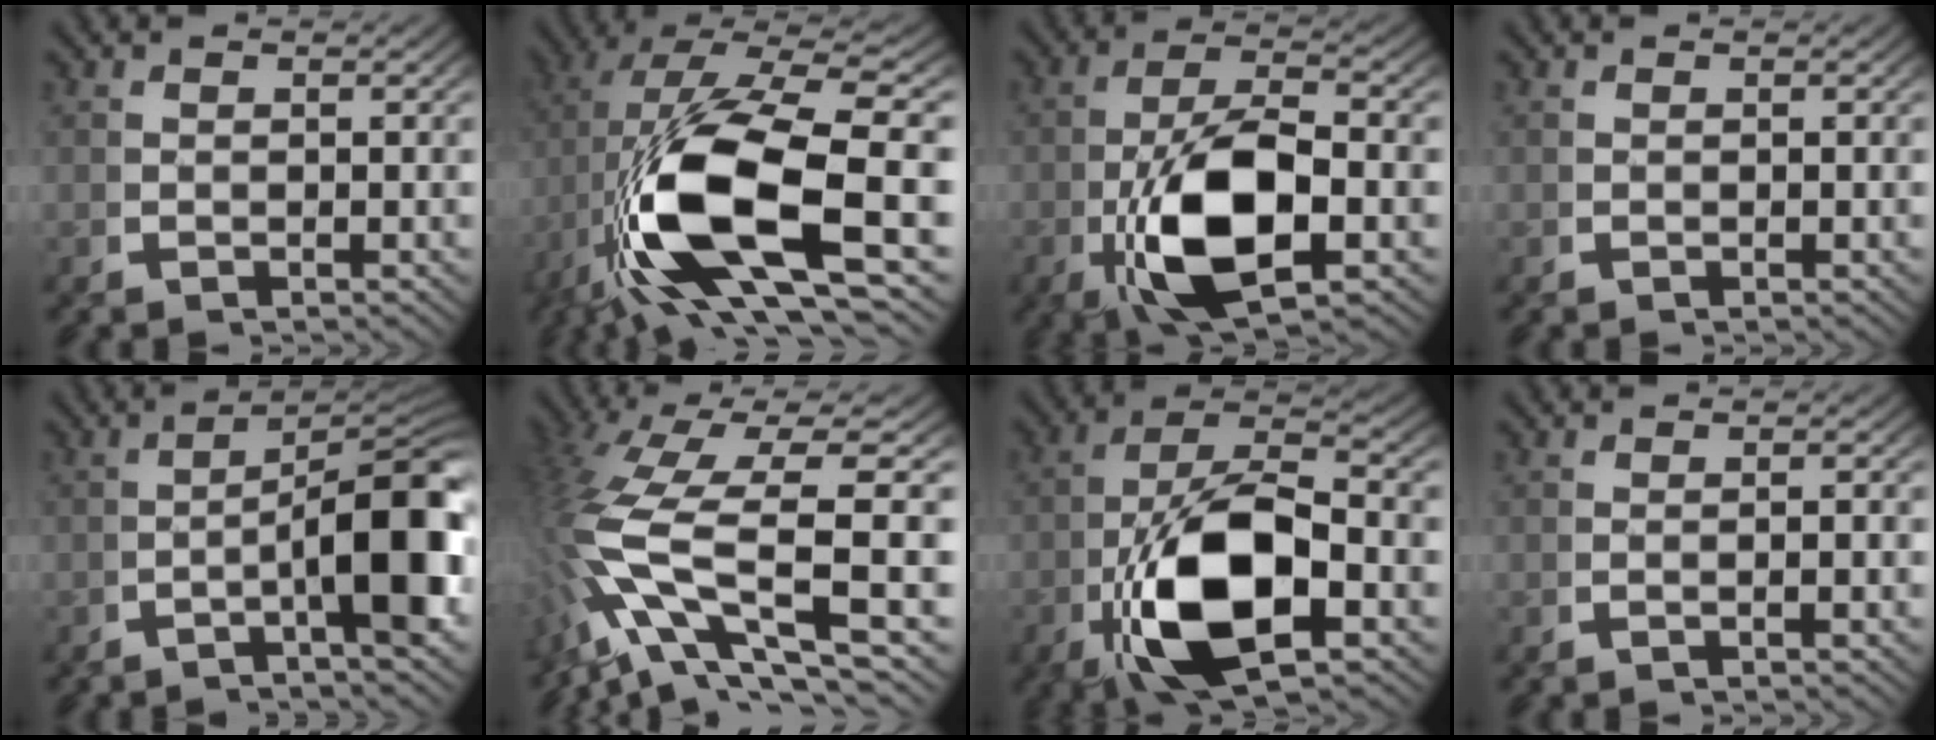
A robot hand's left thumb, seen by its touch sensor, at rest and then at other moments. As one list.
[{"total": 16.7, "force": [-1.0, 7.9, 14.7], "torque": [-0.319, -0.038, 0.009]}, {"total": 12.2, "force": [-2.4, 6.3, 10.3], "torque": [-0.230, -0.044, -0.017]}, {"total": 0.0}, {"total": 11.2, "force": [-1.7, 4.2, 10.3], "torque": [-0.146, -0.024, -0.022]}, {"total": 12.3, "force": [-0.2, 6.3, 10.6], "torque": [-0.241, -0.031, 0.015]}, {"total": 14.8, "force": [-2.5, 8.0, 12.2], "torque": [-0.259, -0.052, -0.017]}, {"total": 0.9, "force": [-0.3, -0.1, 0.9], "torque": [-0.018, 0.005, -0.009]}]